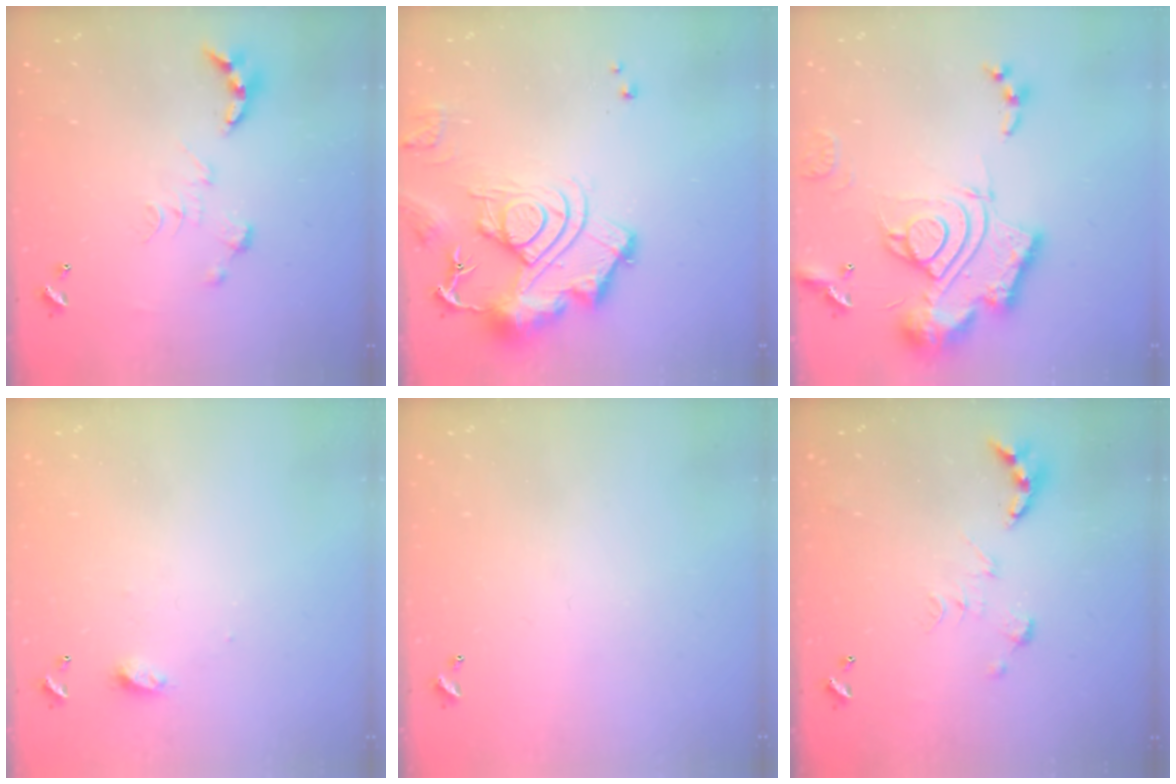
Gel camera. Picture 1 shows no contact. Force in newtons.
{"total": 16.2, "press": 16.1, "slide": 1.7}
{"total": 23.3, "press": 23.1, "slide": 2.3}
{"total": 4.0, "press": 4.0, "slide": 0.5}
{"total": 0.0}
{"total": 0.0}